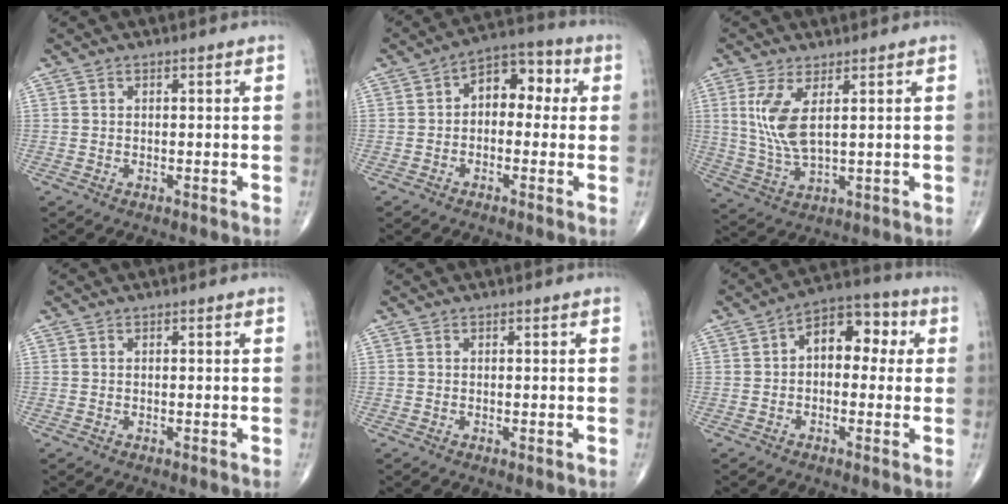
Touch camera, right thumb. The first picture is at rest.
{"total": 8.7, "force": [0.9, 5.8, 6.5], "torque": [-0.058, 0.034, -0.001]}
{"total": 8.4, "force": [2.4, 3.0, 7.4], "torque": [-0.168, -0.016, 0.057]}
{"total": 0.0}
{"total": 0.0}
{"total": 10.1, "force": [1.4, 6.4, 7.7], "torque": [-0.075, 0.034, 0.009]}